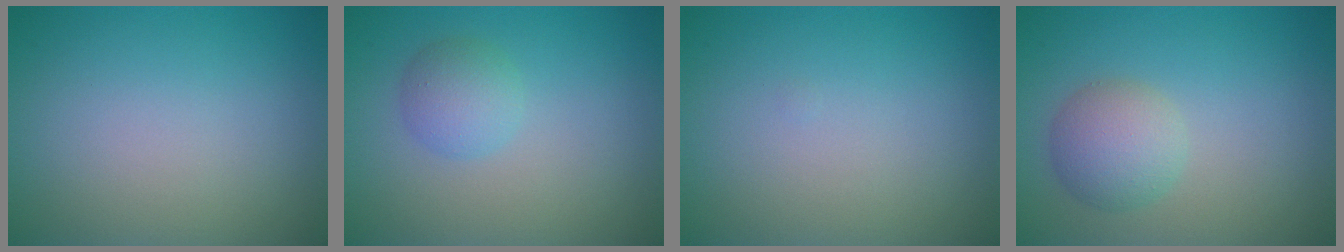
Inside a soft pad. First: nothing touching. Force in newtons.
{"total": 2.4, "press": 2.4, "slide": 0.1}
{"total": 0.0}
{"total": 3.3, "press": 3.3, "slide": 0.1}